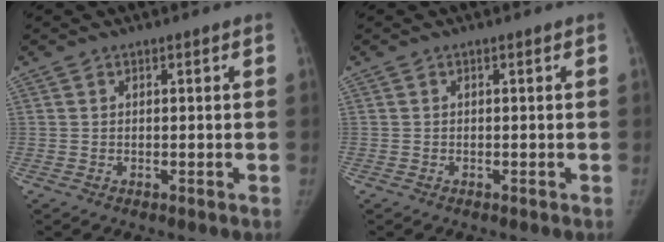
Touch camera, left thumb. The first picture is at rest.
{"total": 0.0}